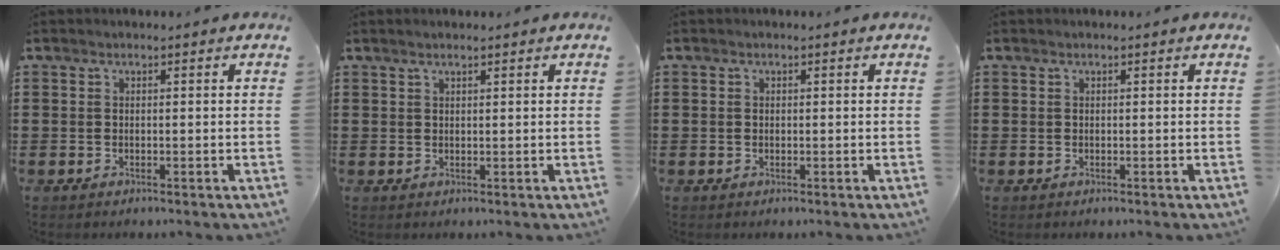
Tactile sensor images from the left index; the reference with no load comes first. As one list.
[{"total": 0.9, "force": [0.7, 0.1, 0.5], "torque": [-0.011, 0.001, 0.013]}, {"total": 0.5, "force": [0.2, 0.4, 0.3], "torque": [-0.007, 0.002, 0.003]}, {"total": 0.0}]